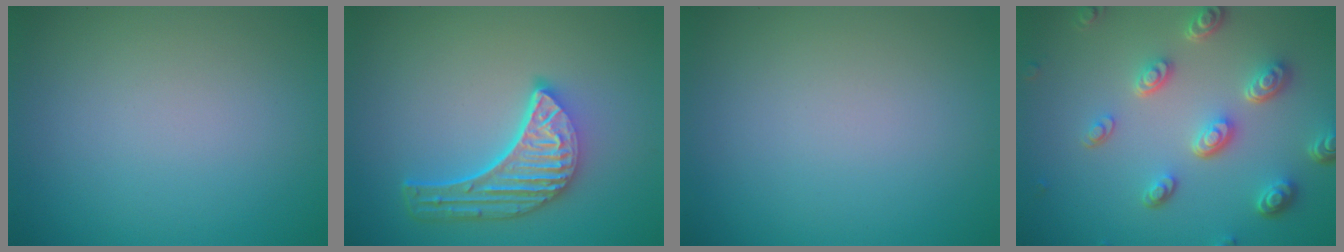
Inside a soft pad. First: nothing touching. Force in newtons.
{"total": 5.7, "press": 4.2, "slide": 3.8}
{"total": 0.0}
{"total": 5.0, "press": 3.7, "slide": 3.3}